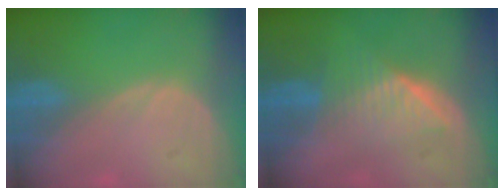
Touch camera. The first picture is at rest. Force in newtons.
{"total": 6.4, "press": 6.0, "slide": 2.2}